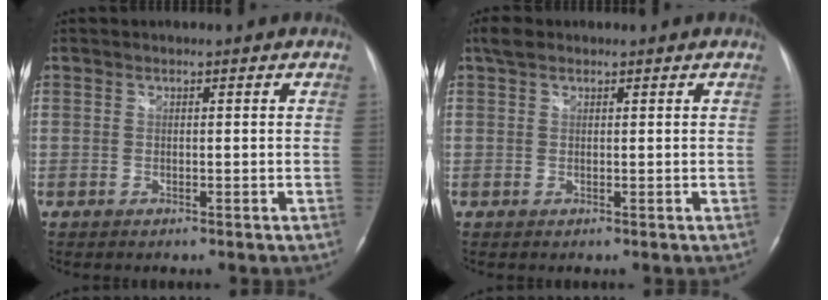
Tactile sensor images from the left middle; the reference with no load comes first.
{"total": 2.1, "force": [1.5, 1.1, 1.0], "torque": [-0.022, 0.020, 0.026]}